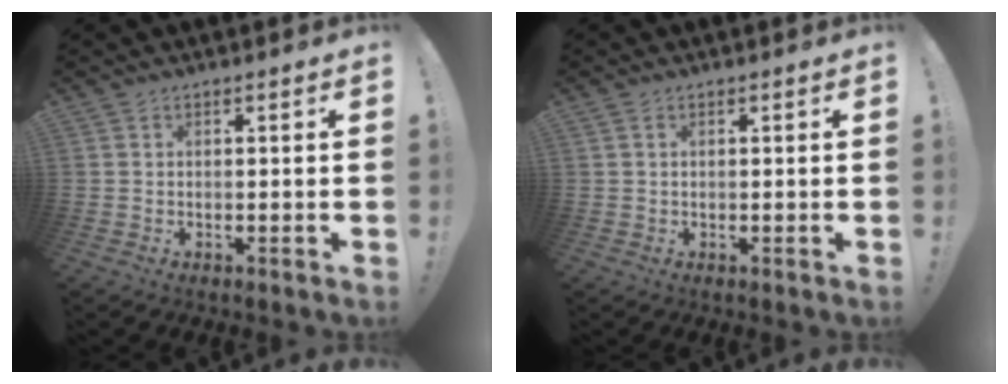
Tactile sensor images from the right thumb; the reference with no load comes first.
{"total": 0.5, "force": [0.3, 0.3, 0.3], "torque": [-0.010, 0.002, 0.006]}